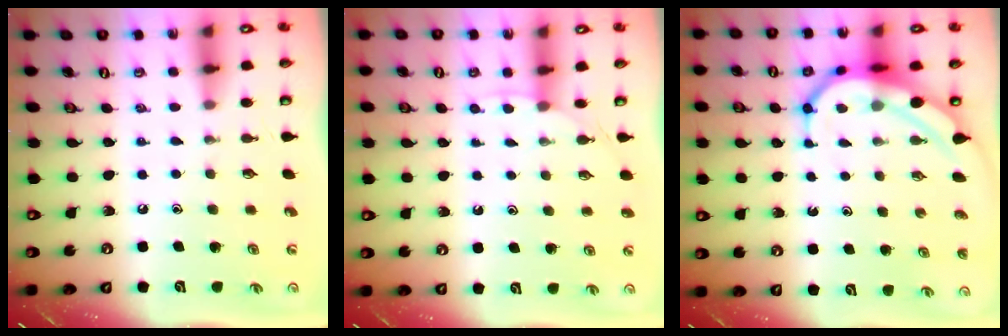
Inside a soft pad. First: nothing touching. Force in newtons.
{"total": 3.0, "press": 3.0, "slide": 0.4}
{"total": 8.4, "press": 8.4, "slide": 0.8}